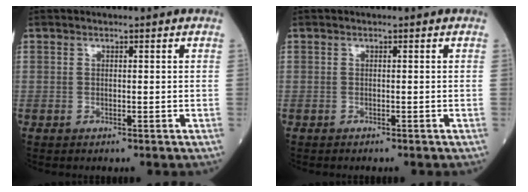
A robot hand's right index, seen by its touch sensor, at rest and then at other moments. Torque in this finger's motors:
{"motor_torque": [-0.17, 0.03, -0.02, -0.01]}